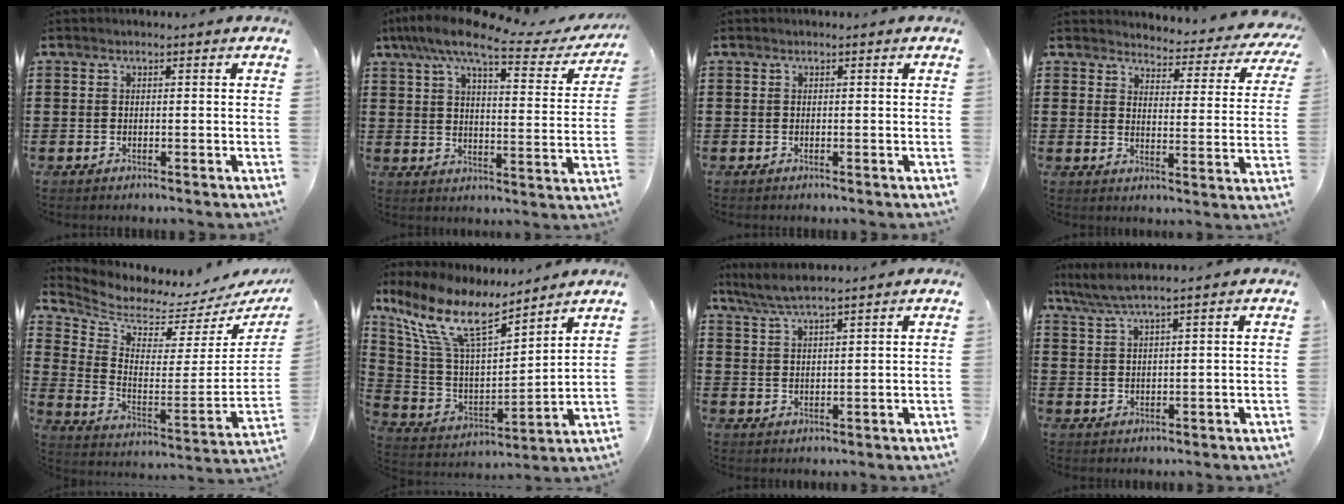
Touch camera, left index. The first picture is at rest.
{"total": 10.3, "force": [7.5, 1.9, 6.8], "torque": [-0.141, -0.032, 0.124]}
{"total": 0.0}
{"total": 3.8, "force": [3.6, 0.5, 0.7], "torque": [-0.029, -0.034, 0.057]}
{"total": 3.9, "force": [3.9, 0.3, 0.5], "torque": [-0.040, -0.059, 0.061]}
{"total": 12.1, "force": [8.7, 3.5, 7.8], "torque": [-0.189, -0.049, 0.150]}
{"total": 4.5, "force": [3.8, 0.0, 2.4], "torque": [-0.055, -0.006, 0.072]}
{"total": 4.0, "force": [3.0, -0.2, 2.6], "torque": [-0.057, -0.003, 0.054]}